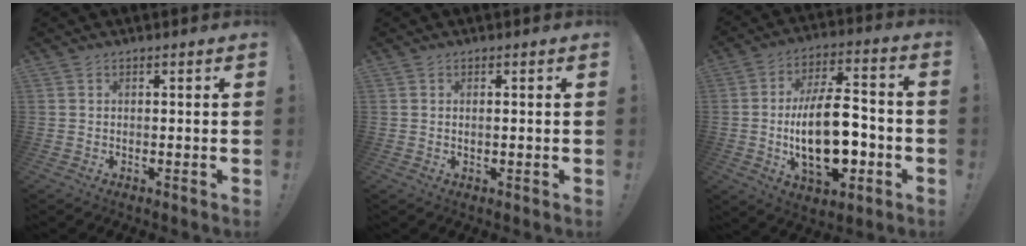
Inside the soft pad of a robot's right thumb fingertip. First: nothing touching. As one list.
[{"total": 0.8, "force": [0.0, 0.1, 0.8], "torque": [-0.015, -0.001, 0.000]}, {"total": 21.8, "force": [-4.0, 10.9, 18.4], "torque": [-0.331, 0.015, -0.061]}]